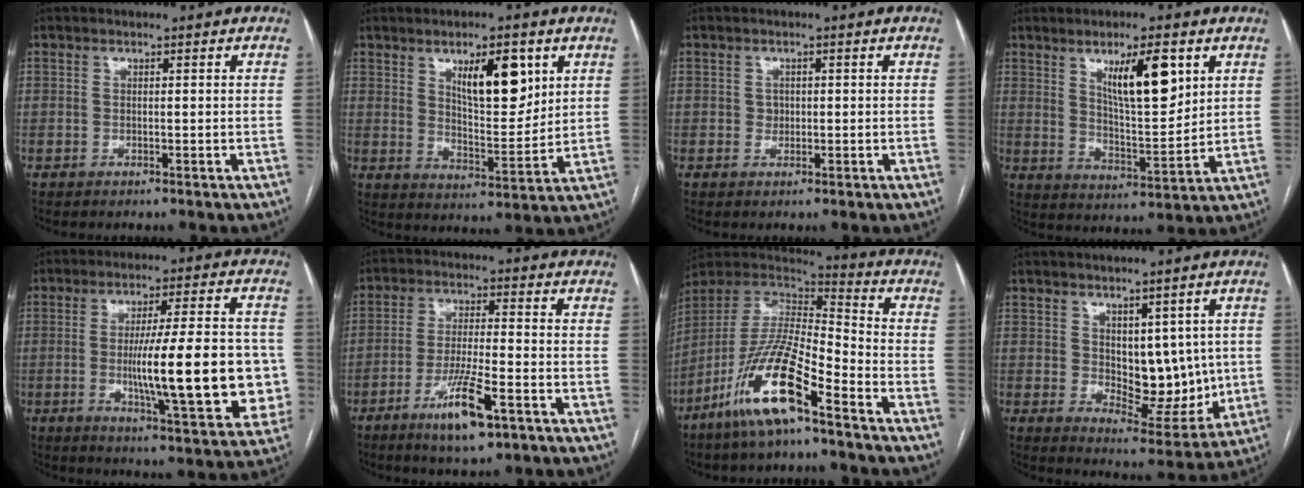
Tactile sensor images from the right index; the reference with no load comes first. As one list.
[{"total": 10.2, "force": [4.8, 3.5, 8.3], "torque": [-0.135, -0.003, 0.086]}, {"total": 1.2, "force": [0.2, 1.1, 0.4], "torque": [-0.004, 0.003, 0.006]}, {"total": 10.7, "force": [5.0, 2.5, 9.1], "torque": [-0.155, -0.006, 0.093]}, {"total": 18.1, "force": [-2.2, 3.1, 17.7], "torque": [-0.244, 0.010, -0.021]}, {"total": 9.4, "force": [-5.1, 1.3, 7.8], "torque": [-0.149, -0.013, -0.086]}, {"total": 15.8, "force": [-9.4, 2.7, 12.5], "torque": [-0.256, -0.012, -0.176]}, {"total": 9.3, "force": [1.0, 5.3, 7.6], "torque": [-0.093, -0.006, 0.038]}]